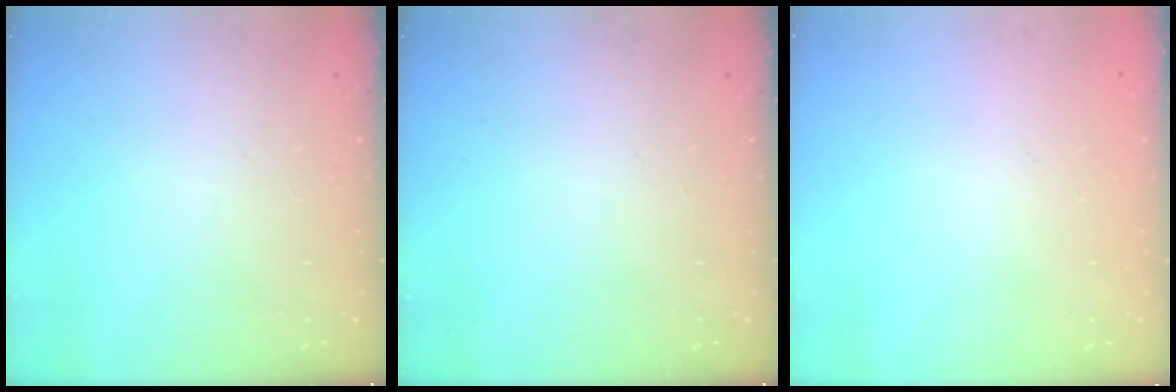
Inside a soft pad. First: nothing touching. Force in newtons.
{"total": 0.0}
{"total": 0.0}